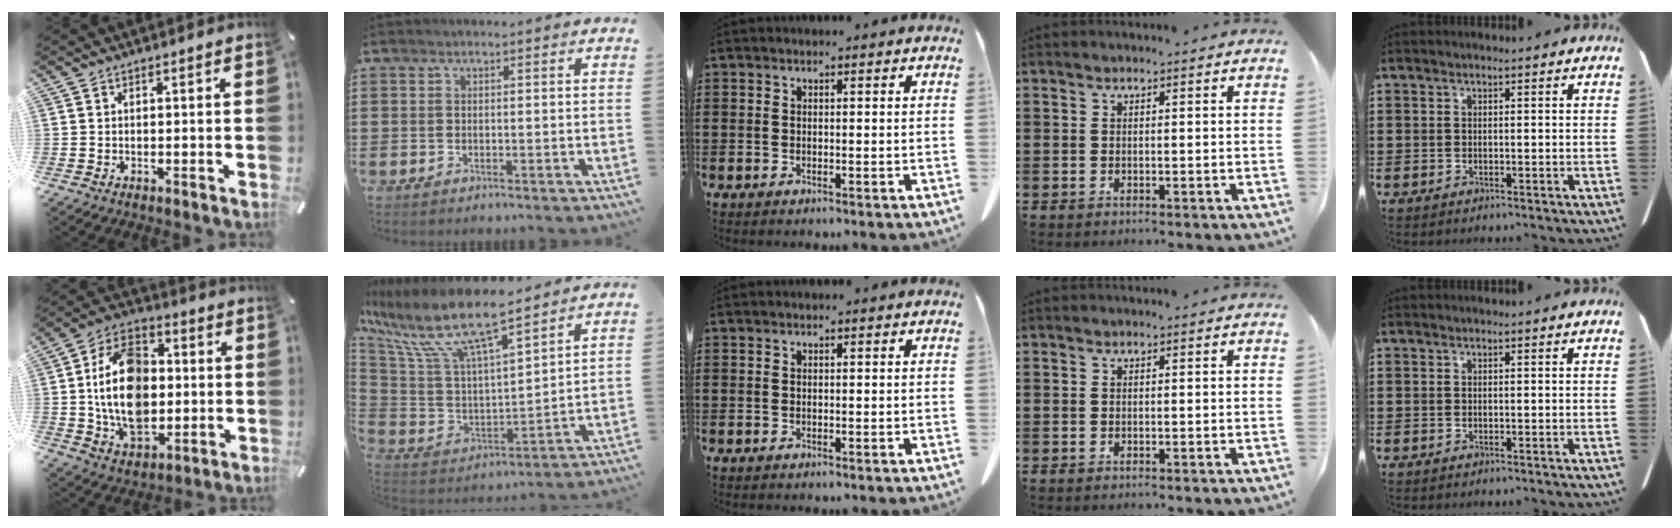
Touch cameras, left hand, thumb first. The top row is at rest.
{"thumb": {"total": 18.8, "force": [-0.2, 13.4, 13.2], "torque": [-0.256, 0.009, -0.006]}, "index": {"total": 12.4, "force": [9.1, 2.6, 8.1], "torque": [-0.200, -0.058, 0.154]}}